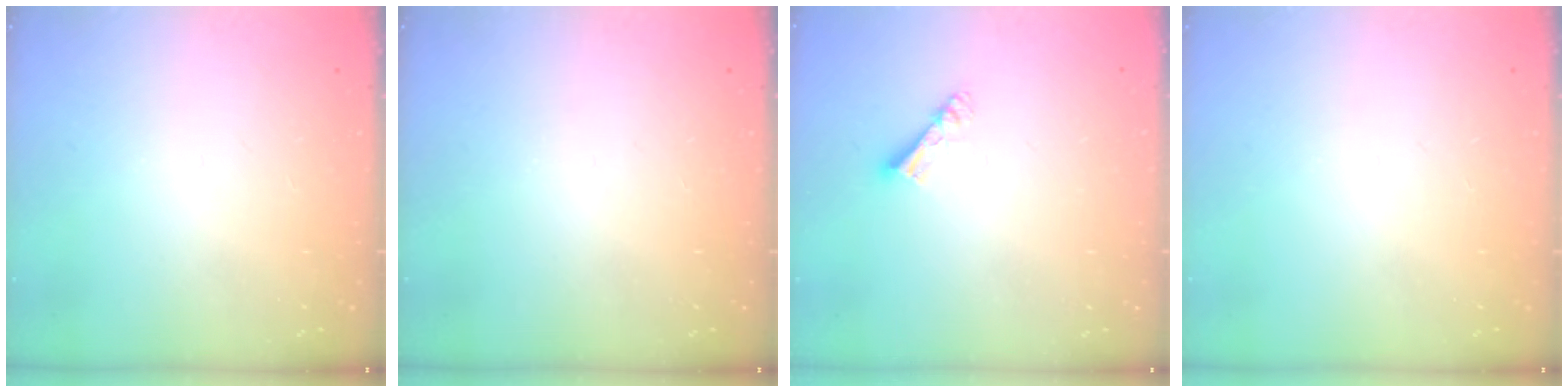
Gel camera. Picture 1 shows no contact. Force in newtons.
{"total": 0.0}
{"total": 4.3, "press": 4.3, "slide": 0.3}
{"total": 0.0}